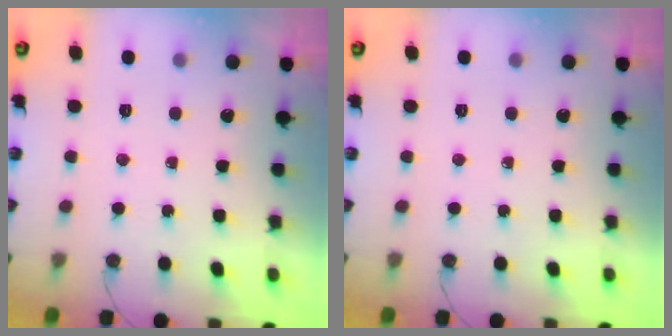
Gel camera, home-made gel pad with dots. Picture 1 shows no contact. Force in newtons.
{"total": 0.0}